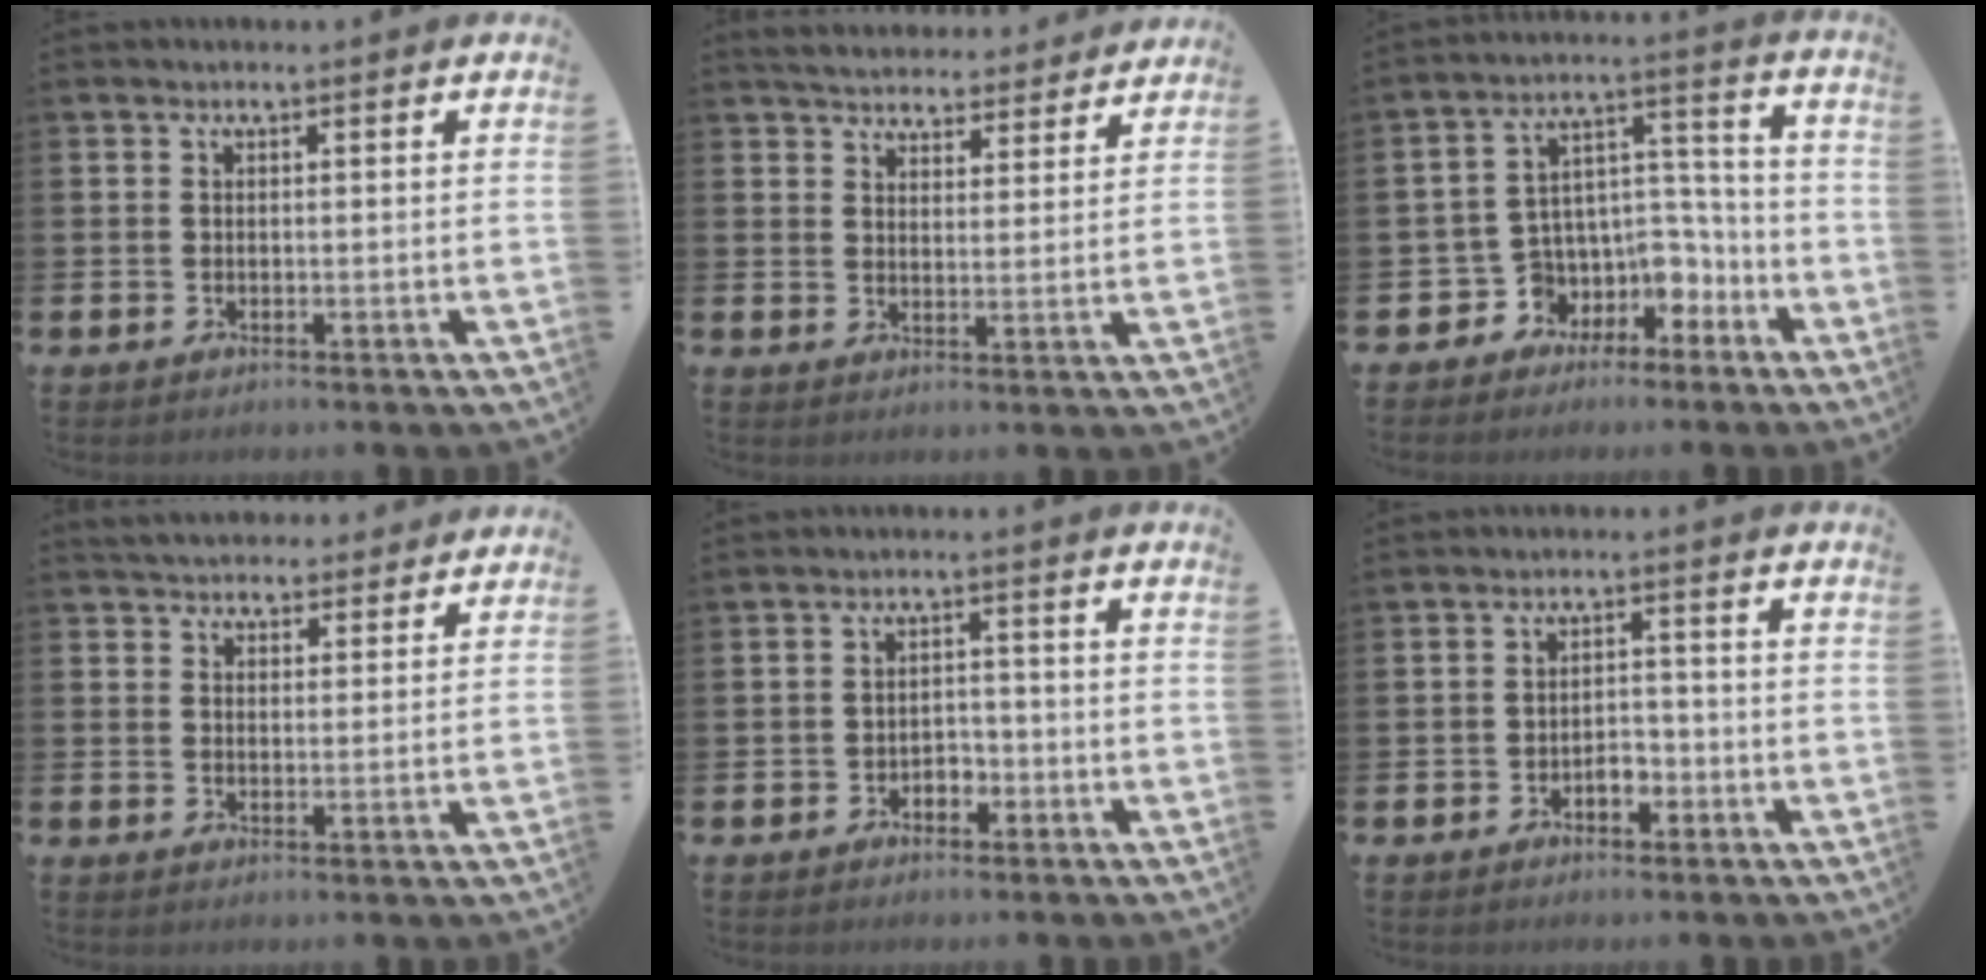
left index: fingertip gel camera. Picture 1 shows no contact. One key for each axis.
{"total": 4.8, "fx": 4.7, "fy": 1.0, "fz": 0.1, "tx": -0.014, "ty": -0.031, "tz": 0.084}
{"total": 6.2, "fx": -2.4, "fy": 5.6, "fz": 1.1, "tx": -0.049, "ty": -0.021, "tz": -0.040}
{"total": 4.4, "fx": 4.3, "fy": 1.1, "fz": 0.0, "tx": -0.009, "ty": -0.020, "tz": 0.078}
{"total": 1.9, "fx": -1.4, "fy": 1.2, "fz": 0.5, "tx": -0.021, "ty": 0.007, "tz": -0.029}
{"total": 2.5, "fx": -1.4, "fy": 1.5, "fz": 1.4, "tx": -0.027, "ty": 0.005, "tz": -0.031}